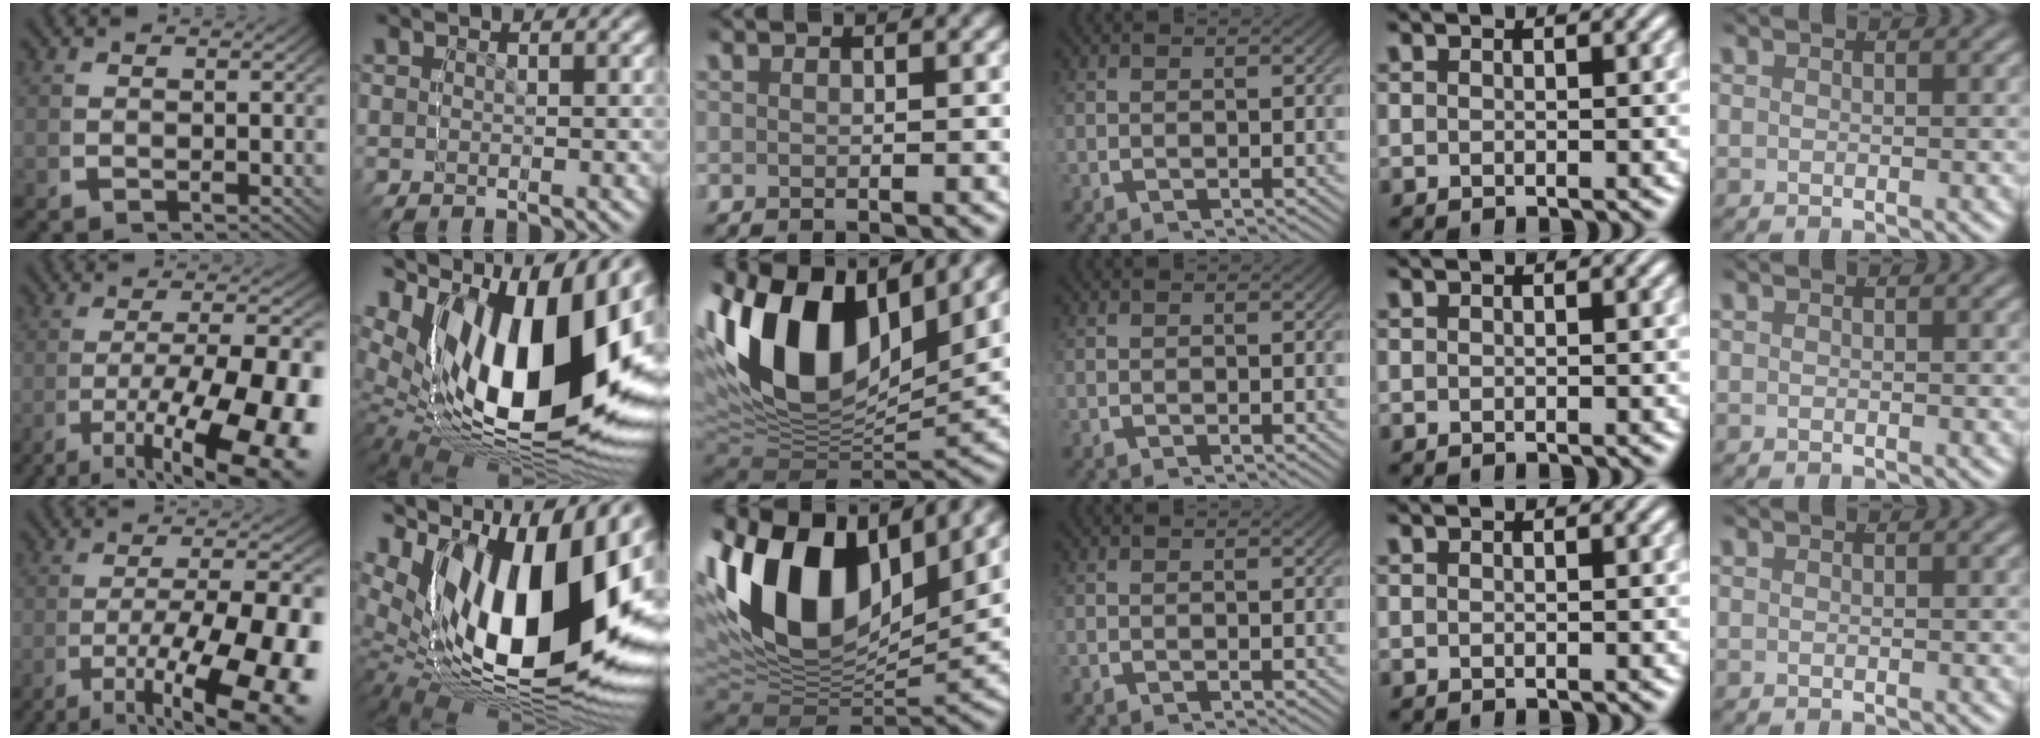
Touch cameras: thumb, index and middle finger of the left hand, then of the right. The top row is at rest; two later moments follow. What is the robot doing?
{"motion": "grasp_and_lifting", "object": "bottle"}